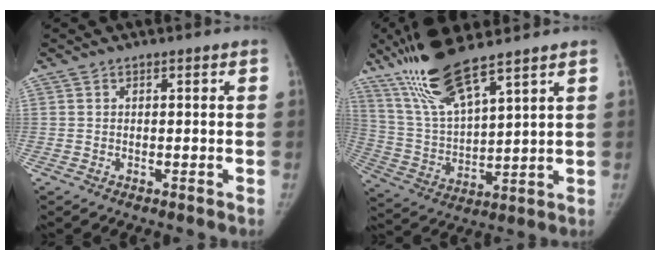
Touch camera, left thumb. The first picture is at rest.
{"total": 15.4, "force": [11.1, 3.0, 10.2], "torque": [-0.201, -0.046, 0.230]}